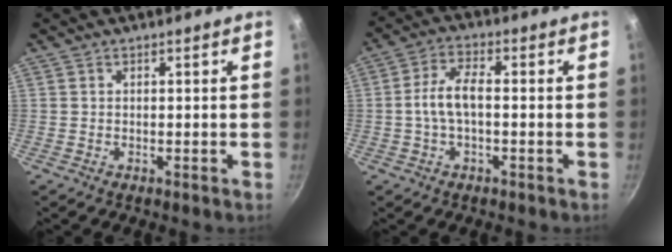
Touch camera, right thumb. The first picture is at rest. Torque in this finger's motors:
{"motor_torque": [-0.12, 0.29, -0.03, -0.20, 0.21]}